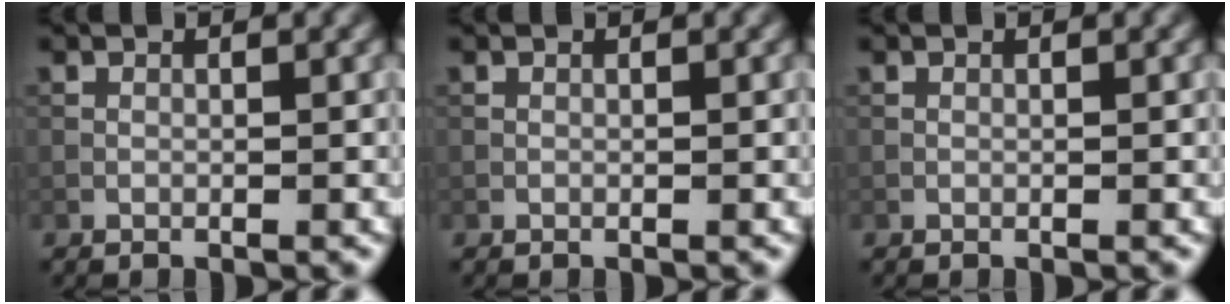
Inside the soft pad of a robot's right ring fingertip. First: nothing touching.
{"total": 0.0}
{"total": 0.0}